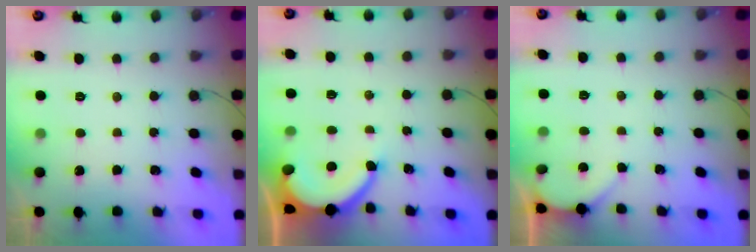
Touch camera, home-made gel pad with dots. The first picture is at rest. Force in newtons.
{"total": 6.9, "press": 6.8, "slide": 0.7}
{"total": 1.8, "press": 1.8, "slide": 0.2}